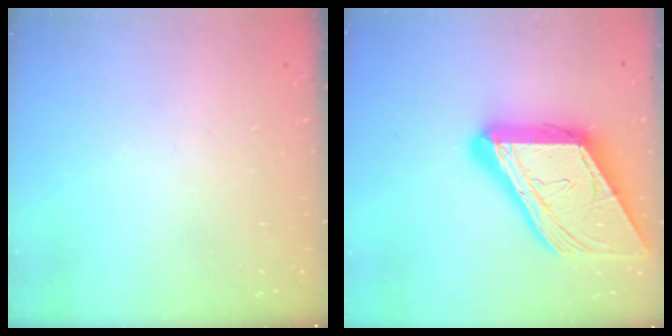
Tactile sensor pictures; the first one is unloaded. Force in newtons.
{"total": 24.3, "press": 24.2, "slide": 2.6}